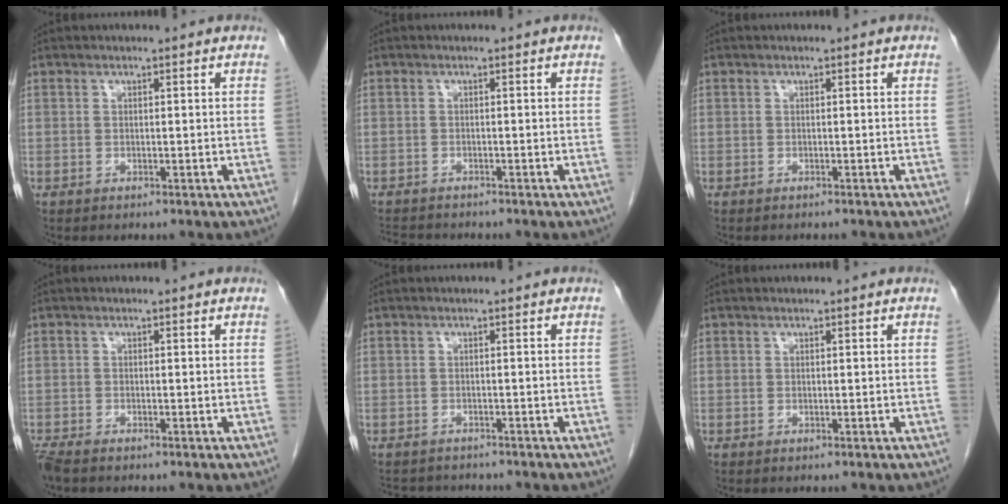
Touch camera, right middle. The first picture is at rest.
{"total": 4.0, "force": [-3.9, 0.3, 0.8], "torque": [-0.014, -0.015, -0.063]}
{"total": 2.3, "force": [-2.1, 0.4, 0.9], "torque": [-0.015, -0.003, -0.023]}
{"total": 2.3, "force": [-1.9, 0.5, 1.0], "torque": [-0.026, -0.008, -0.038]}
{"total": 5.5, "force": [-5.2, 1.4, 1.1], "torque": [-0.018, -0.005, -0.072]}
{"total": 0.0}